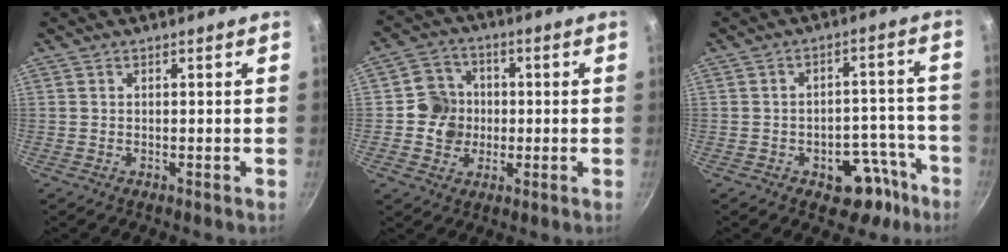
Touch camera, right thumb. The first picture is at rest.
{"total": 8.3, "force": [-0.6, 7.9, 2.7], "torque": [-0.009, 0.014, -0.015]}
{"total": 9.7, "force": [-5.4, 5.9, 5.5], "torque": [-0.036, 0.054, -0.065]}